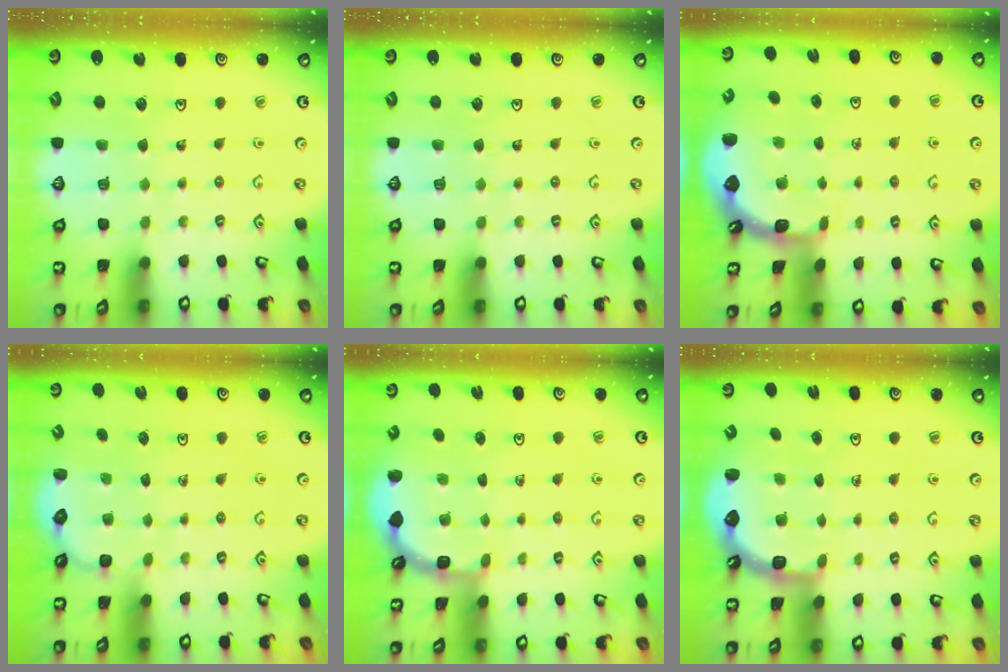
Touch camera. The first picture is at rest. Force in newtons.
{"total": 0.0}
{"total": 1.5, "press": 1.5, "slide": 0.2}
{"total": 1.5, "press": 1.2, "slide": 0.9}
{"total": 2.1, "press": 2.1, "slide": 0.3}
{"total": 2.6, "press": 2.2, "slide": 1.3}